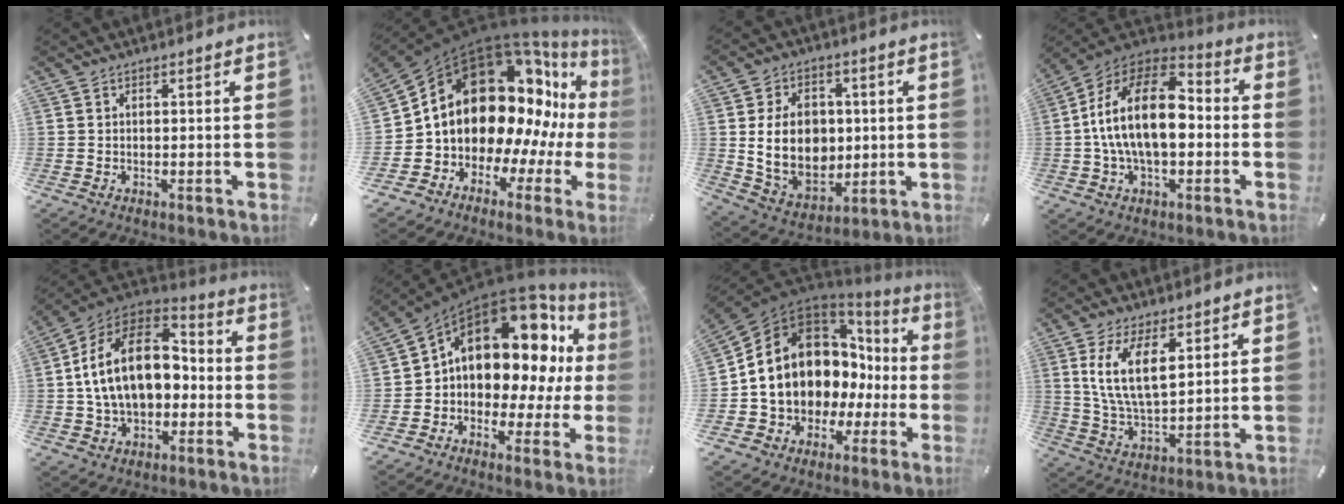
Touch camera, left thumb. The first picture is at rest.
{"total": 19.9, "force": [6.6, 14.7, 11.8], "torque": [-0.182, -0.081, 0.136]}
{"total": 15.0, "force": [1.2, 11.8, 9.1], "torque": [-0.188, 0.002, 0.026]}
{"total": 19.8, "force": [0.0, 11.8, 15.9], "torque": [-0.310, 0.005, -0.007]}
{"total": 20.0, "force": [0.2, 14.0, 14.3], "torque": [-0.272, 0.015, 0.003]}
{"total": 15.7, "force": [6.8, 10.3, 9.6], "torque": [-0.134, -0.061, 0.116]}
{"total": 15.8, "force": [3.0, 12.6, 9.1], "torque": [-0.171, -0.040, 0.059]}
{"total": 11.7, "force": [5.6, 5.5, 8.7], "torque": [-0.185, -0.014, 0.099]}